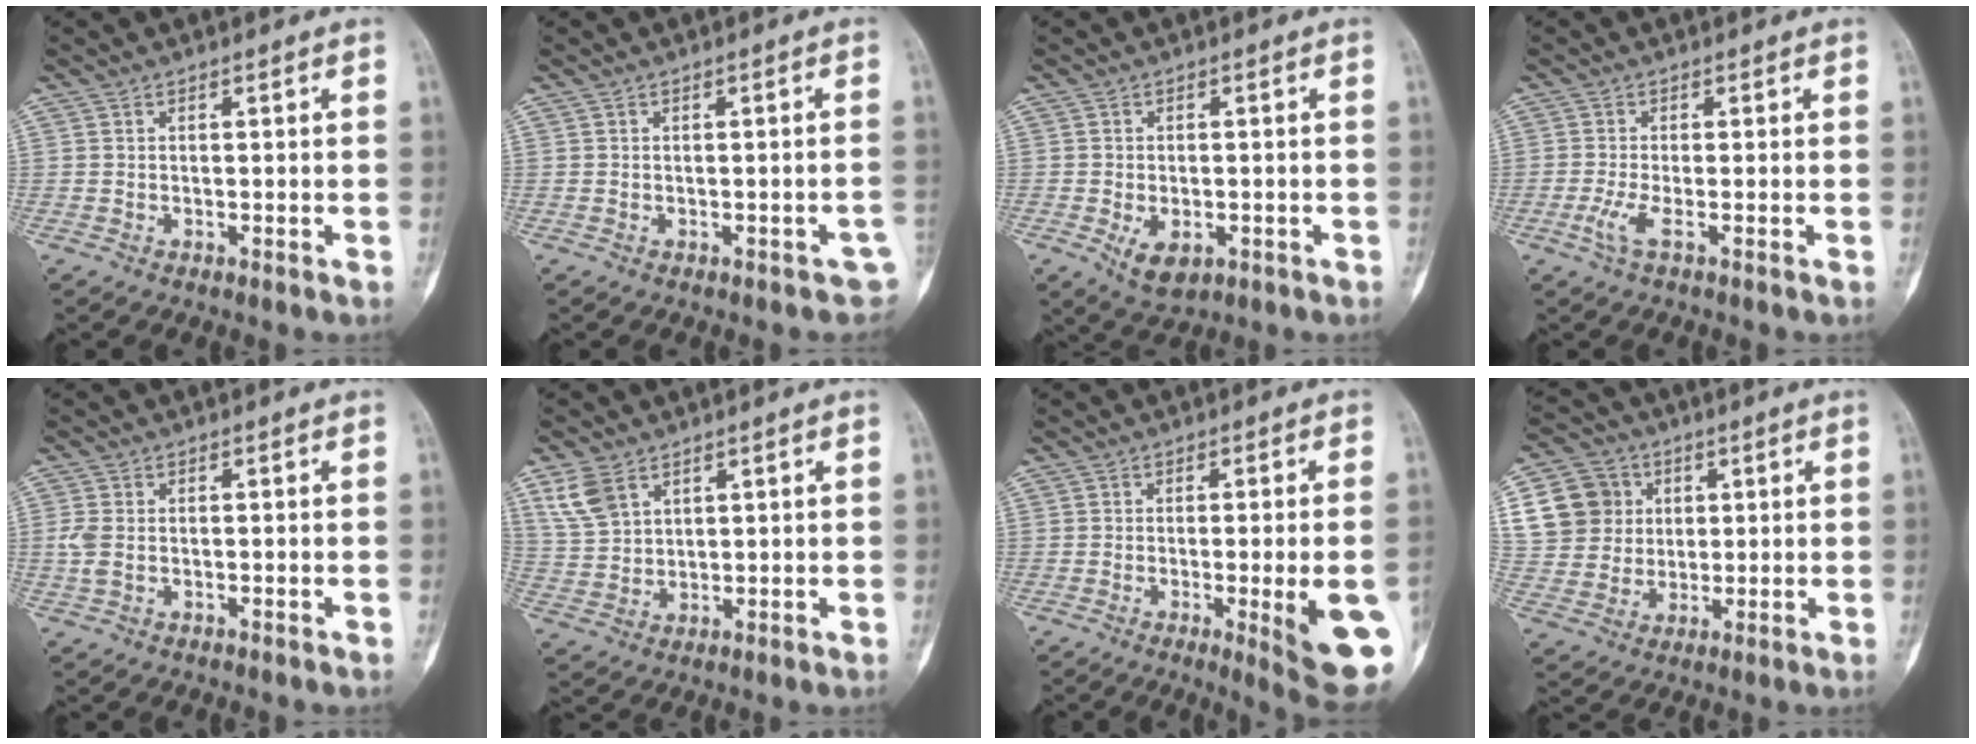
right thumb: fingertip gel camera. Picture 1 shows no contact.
{"total": 2.9, "force": [-1.2, 1.7, 2.1], "torque": [-0.009, 0.015, -0.010]}
{"total": 5.5, "force": [-1.8, 3.5, 3.9], "torque": [-0.055, -0.001, -0.016]}
{"total": 2.7, "force": [-1.1, 0.3, 2.5], "torque": [-0.070, -0.008, -0.028]}
{"total": 2.5, "force": [-0.4, 1.2, 2.1], "torque": [-0.065, 0.002, -0.010]}
{"total": 6.7, "force": [3.9, 4.2, 3.5], "torque": [-0.063, -0.010, 0.089]}
{"total": 13.0, "force": [-3.3, 2.4, 12.3], "torque": [-0.130, -0.008, -0.032]}
{"total": 13.3, "force": [3.7, 12.0, 4.5], "torque": [-0.065, 0.011, 0.070]}